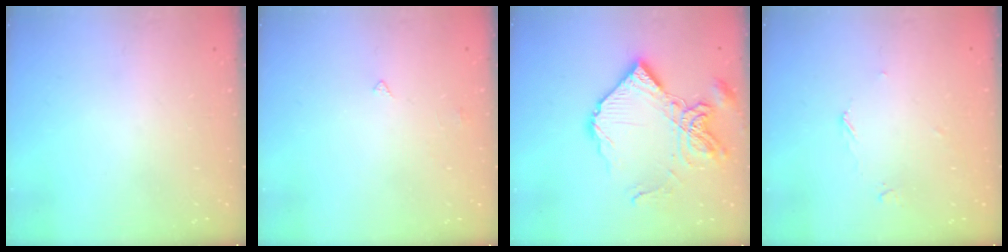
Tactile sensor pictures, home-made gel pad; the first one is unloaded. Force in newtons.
{"total": 2.5, "press": 2.5, "slide": 0.3}
{"total": 17.1, "press": 17.0, "slide": 1.8}
{"total": 3.7, "press": 3.7, "slide": 0.4}